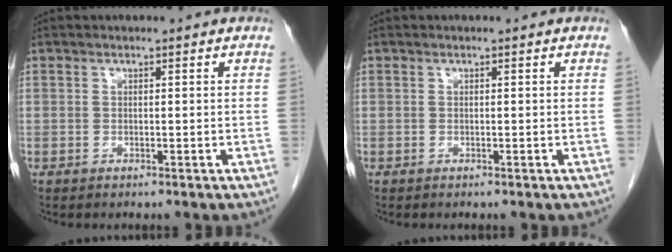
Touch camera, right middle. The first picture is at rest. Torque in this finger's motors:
{"motor_torque": [-0.05, -0.25, 0.02, 0.01]}